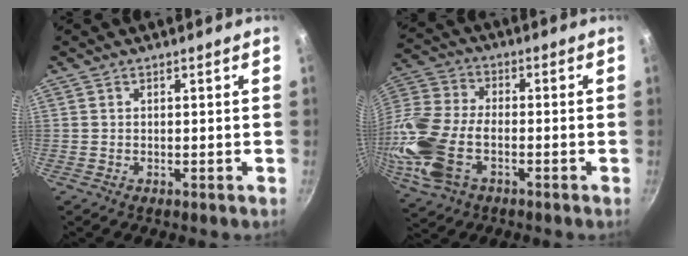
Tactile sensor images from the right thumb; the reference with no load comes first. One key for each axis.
{"total": 17.4, "fx": -4.7, "fy": 10.3, "fz": 13.1, "tx": -0.293, "ty": 0.019, "tz": -0.102}